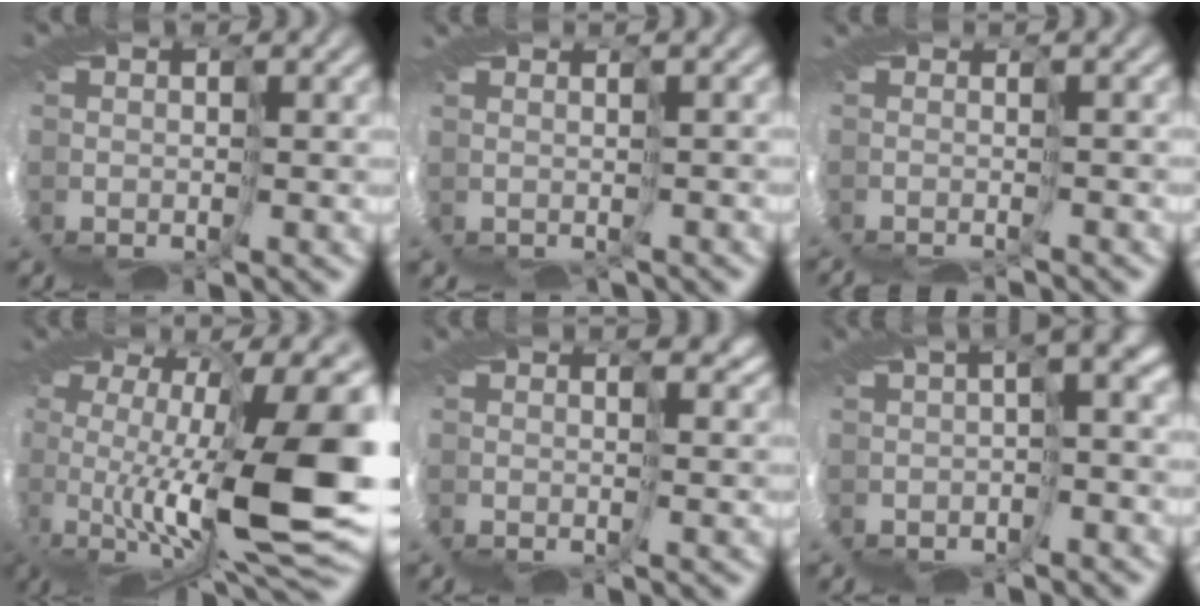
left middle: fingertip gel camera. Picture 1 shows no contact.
{"total": 2.6, "force": [-2.1, -0.6, -1.4], "torque": [0.012, -0.019, -0.007]}
{"total": 5.2, "force": [-4.1, -2.8, -1.8], "torque": [0.016, -0.012, -0.033]}
{"total": 8.3, "force": [1.6, -0.1, 8.1], "torque": [-0.175, -0.016, 0.040]}
{"total": 1.2, "force": [1.1, -0.5, 0.4], "torque": [-0.006, 0.002, 0.025]}
{"total": 3.0, "force": [-1.2, -2.7, 0.5], "torque": [-0.028, -0.015, -0.017]}